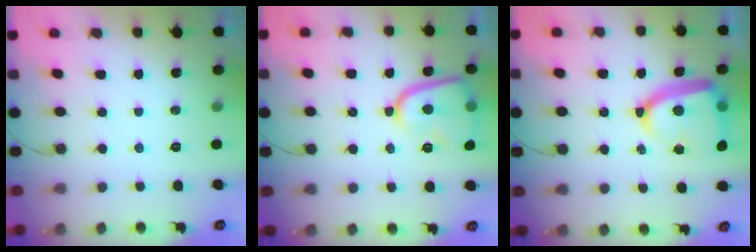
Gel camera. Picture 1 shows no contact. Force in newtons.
{"total": 13.6, "press": 13.5, "slide": 1.3}
{"total": 16.0, "press": 15.9, "slide": 1.6}